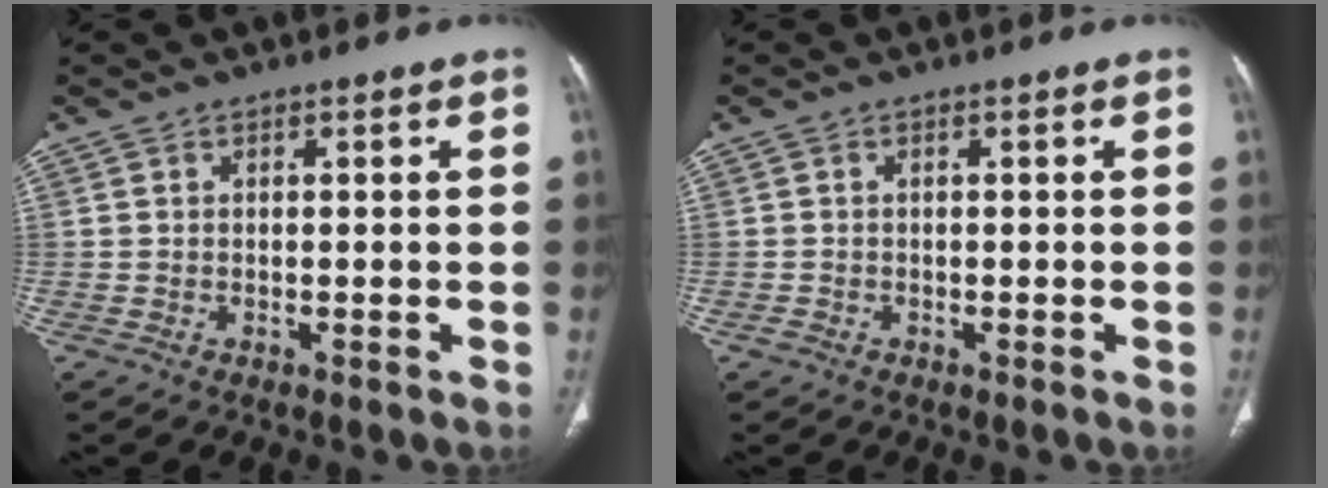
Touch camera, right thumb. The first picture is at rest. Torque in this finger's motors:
{"motor_torque": [0.01, 0.20, -0.33, 0.20, 0.02]}